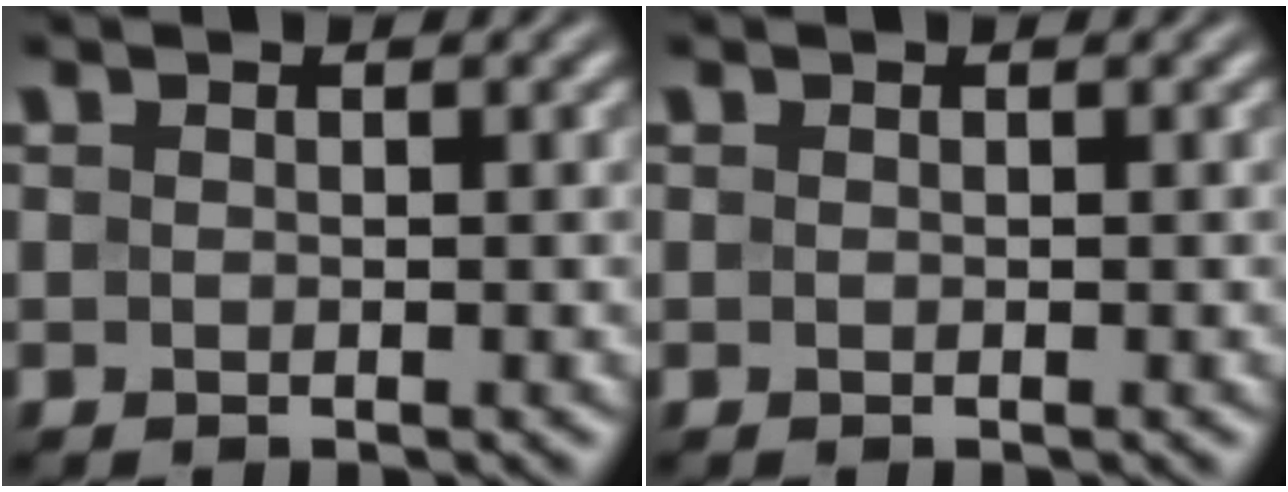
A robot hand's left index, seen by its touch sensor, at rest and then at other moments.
{"total": 0.0}